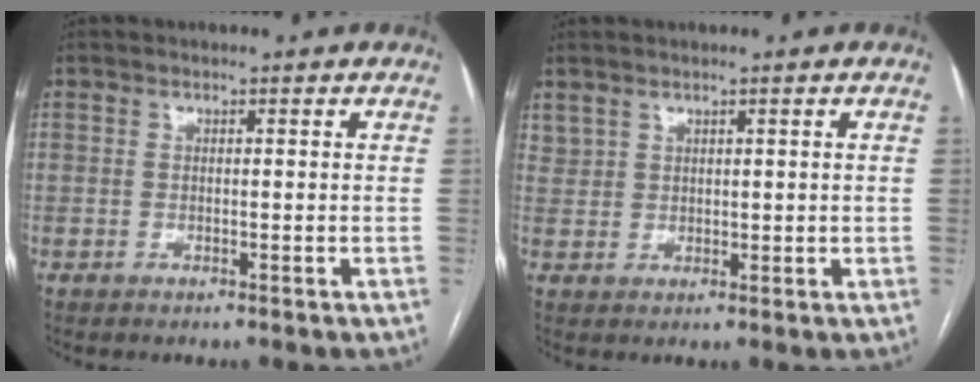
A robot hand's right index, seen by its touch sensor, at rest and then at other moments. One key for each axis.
{"total": 2.5, "fx": 1.8, "fy": 1.5, "fz": 0.7, "tx": -0.010, "ty": 0.007, "tz": 0.044}